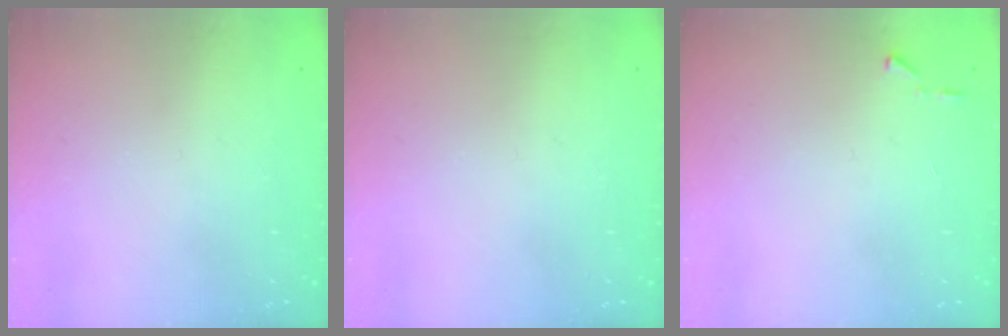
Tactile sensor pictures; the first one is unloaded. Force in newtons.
{"total": 0.0}
{"total": 4.1, "press": 4.0, "slide": 0.5}